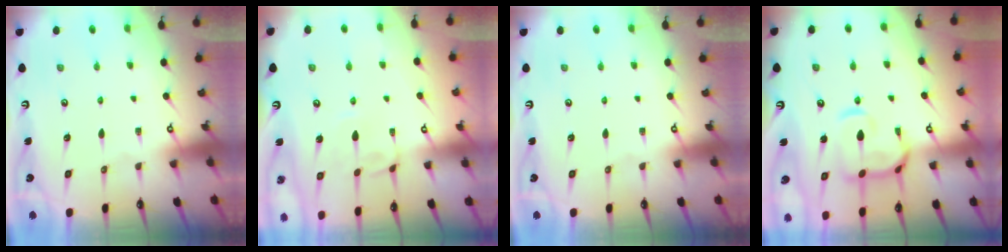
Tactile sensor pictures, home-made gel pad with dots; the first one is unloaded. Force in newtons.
{"total": 3.5, "press": 3.5, "slide": 0.1}
{"total": 0.0}
{"total": 7.3, "press": 7.2, "slide": 1.2}